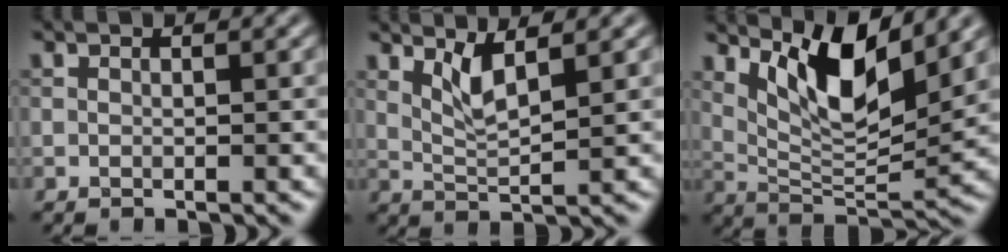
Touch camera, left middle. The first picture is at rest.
{"total": 2.6, "force": [1.5, 0.5, 2.1], "torque": [-0.045, -0.009, 0.035]}
{"total": 7.3, "force": [3.7, 2.2, 5.9], "torque": [-0.108, -0.012, 0.071]}